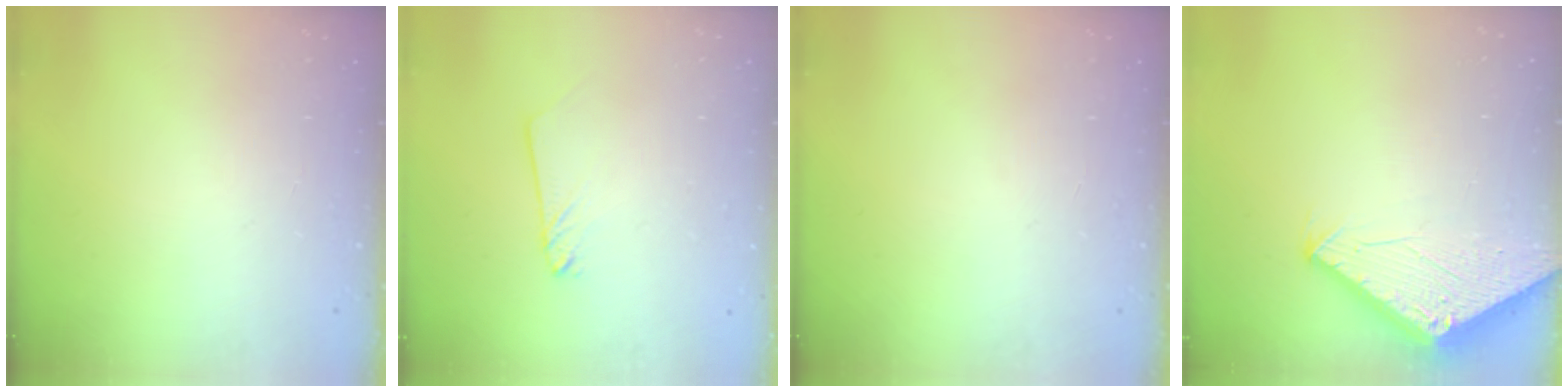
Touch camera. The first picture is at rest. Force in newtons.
{"total": 2.1, "press": 2.1, "slide": 0.2}
{"total": 0.0}
{"total": 2.9, "press": 2.9, "slide": 0.2}